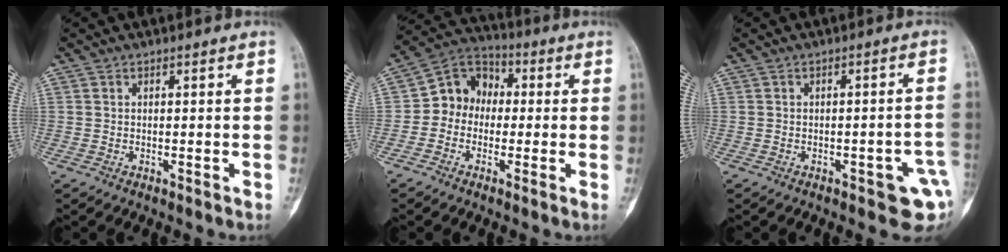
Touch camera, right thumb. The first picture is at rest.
{"total": 8.9, "force": [-0.8, 7.6, 4.6], "torque": [-0.046, 0.035, -0.033]}
{"total": 7.4, "force": [-2.7, 2.7, 6.3], "torque": [-0.061, 0.015, -0.026]}